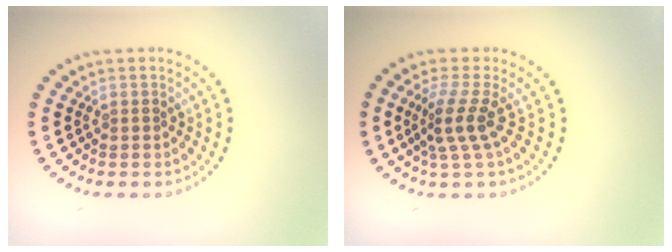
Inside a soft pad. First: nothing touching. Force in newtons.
{"total": 3.0, "press": 2.0, "slide": 2.3}